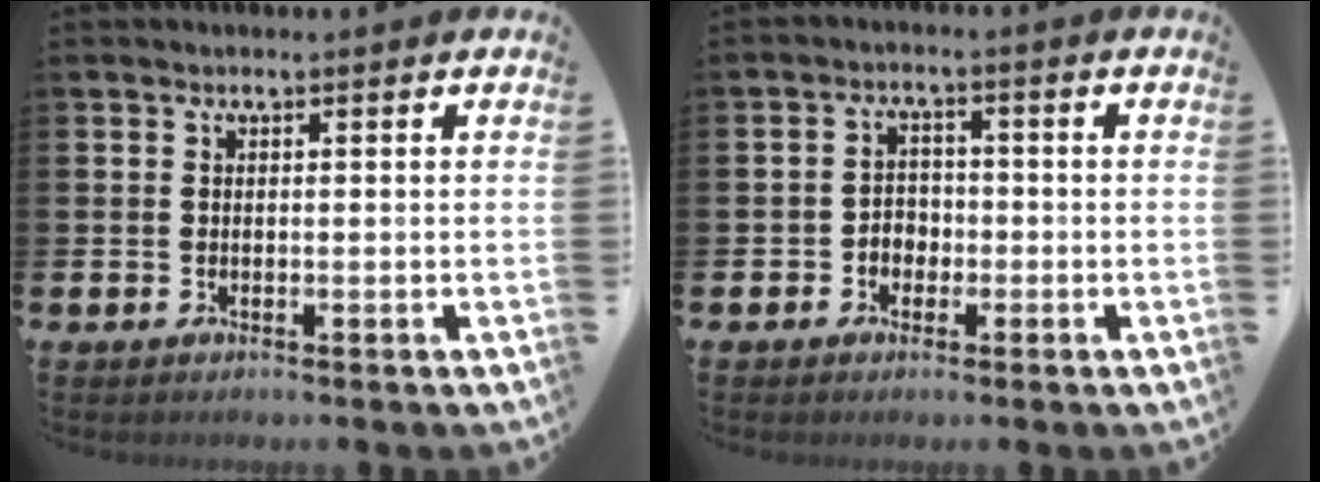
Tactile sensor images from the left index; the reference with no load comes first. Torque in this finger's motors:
{"motor_torque": [0.09, -0.02, 0.05, 0.00]}